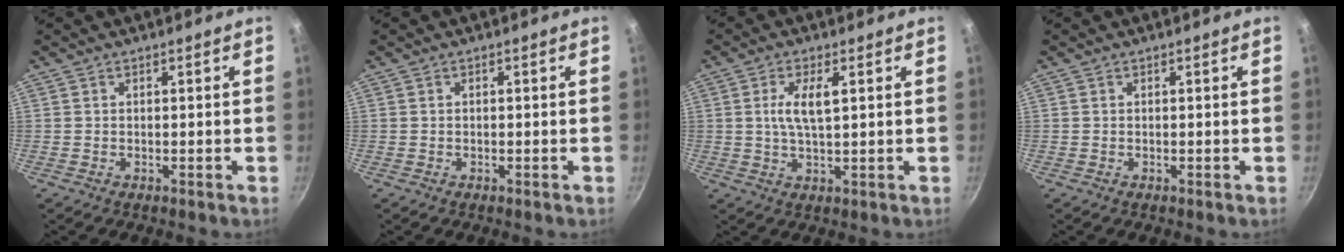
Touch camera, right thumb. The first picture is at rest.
{"total": 0.0}
{"total": 5.5, "force": [1.3, 1.9, 5.0], "torque": [-0.104, -0.004, 0.025]}
{"total": 0.0}